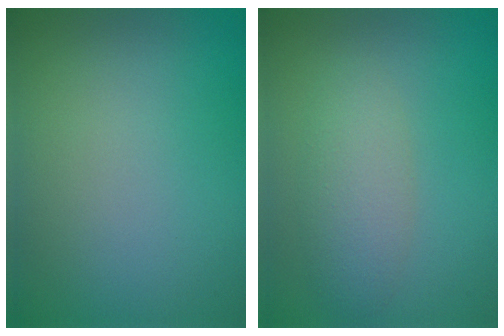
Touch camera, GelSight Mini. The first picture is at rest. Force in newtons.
{"total": 3.1, "press": 3.1, "slide": 0.2}